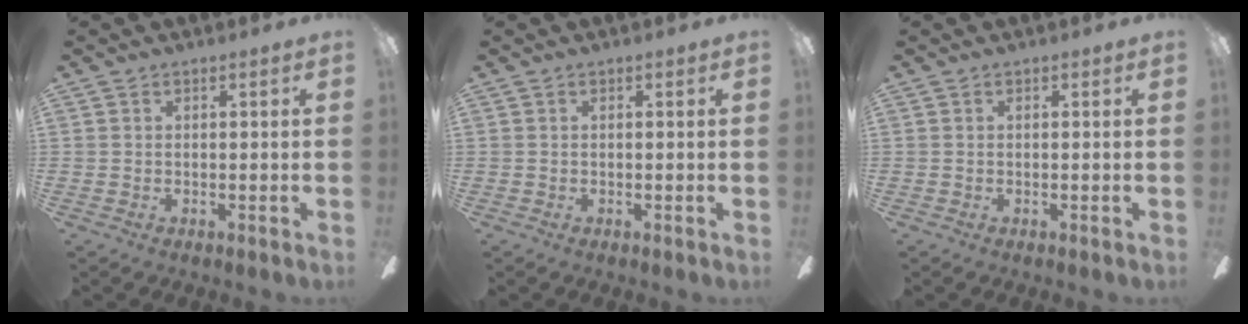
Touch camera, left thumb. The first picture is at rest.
{"total": 0.0}
{"total": 0.0}